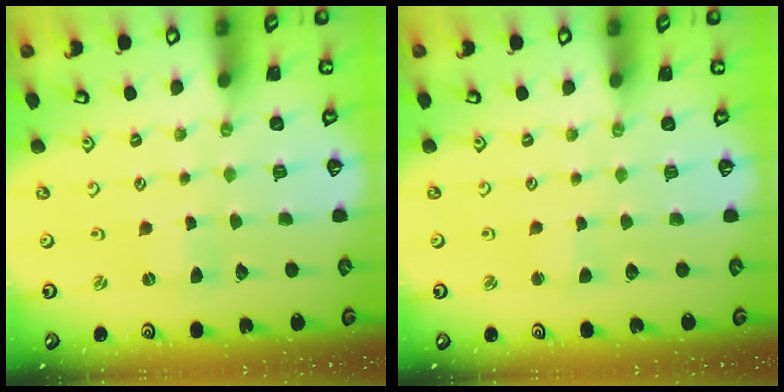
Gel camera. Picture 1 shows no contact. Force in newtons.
{"total": 2.2, "press": 2.2, "slide": 0.2}